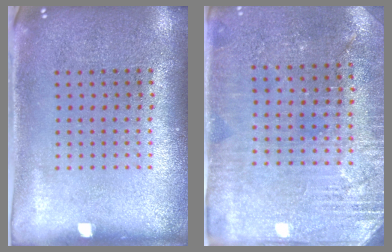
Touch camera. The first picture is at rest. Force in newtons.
{"total": 2.9, "press": 2.8, "slide": 0.6}